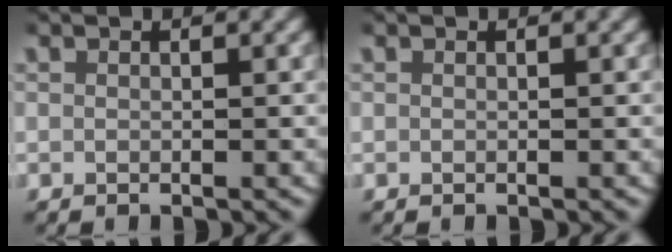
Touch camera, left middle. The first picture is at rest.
{"total": 0.0}